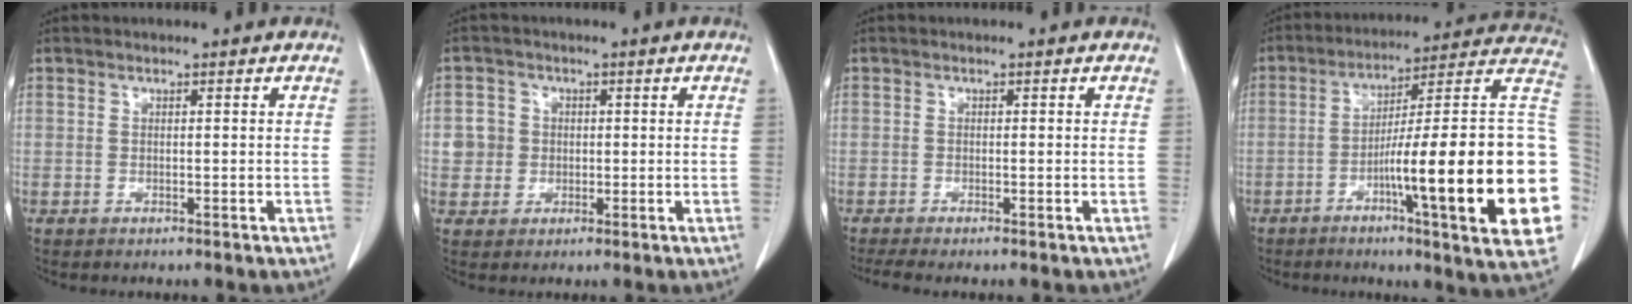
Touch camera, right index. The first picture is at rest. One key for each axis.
{"total": 3.7, "fx": 0.2, "fy": 3.7, "fz": 0.5, "tx": -0.003, "ty": 0.012, "tz": 0.008}
{"total": 2.1, "fx": -1.6, "fy": 0.0, "fz": 1.4, "tx": -0.028, "ty": -0.007, "tz": -0.033}
{"total": 26.6, "fx": -5.3, "fy": 1.5, "fz": 26.0, "tx": -0.264, "ty": 0.010, "tz": -0.081}